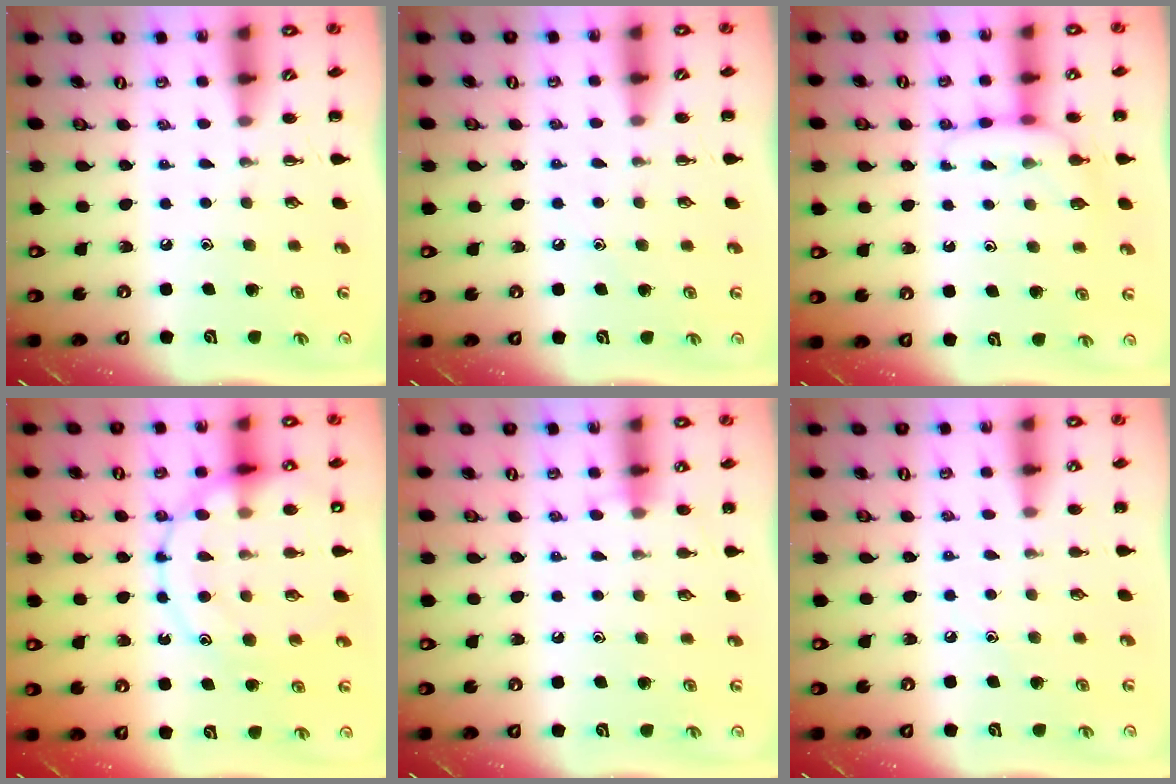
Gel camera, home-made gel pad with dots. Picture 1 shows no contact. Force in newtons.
{"total": 6.6, "press": 6.3, "slide": 2.0}
{"total": 8.4, "press": 8.2, "slide": 1.6}
{"total": 18.3, "press": 18.2, "slide": 2.0}
{"total": 7.8, "press": 7.4, "slide": 2.3}
{"total": 6.0, "press": 5.6, "slide": 2.0}